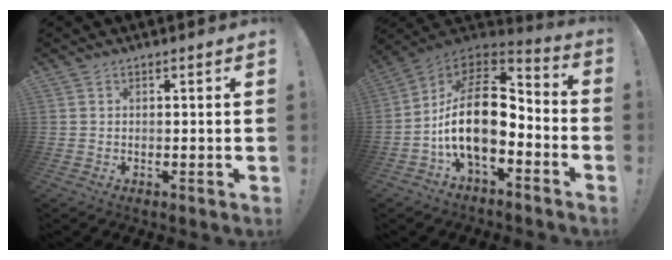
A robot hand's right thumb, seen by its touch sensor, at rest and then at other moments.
{"total": 19.9, "force": [-2.0, 11.1, 16.4], "torque": [-0.300, 0.015, -0.025]}